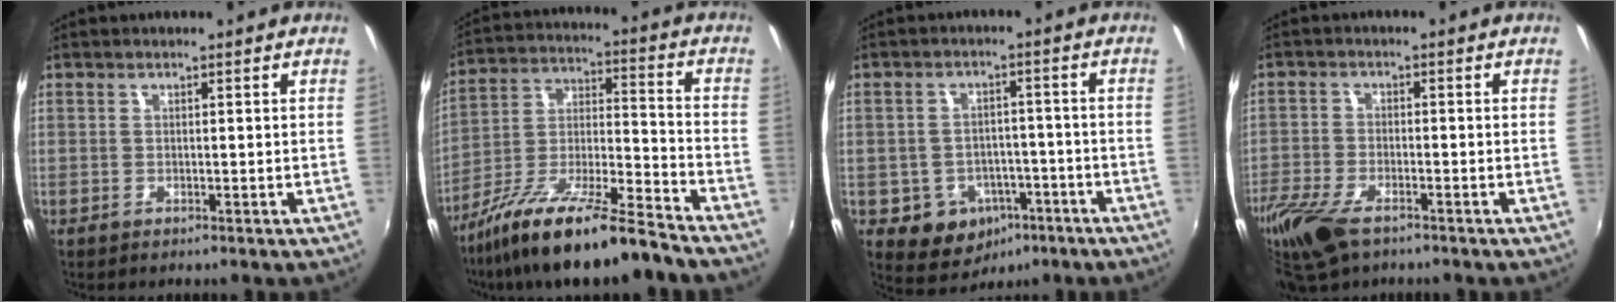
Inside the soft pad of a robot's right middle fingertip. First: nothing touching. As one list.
[{"total": 18.7, "force": [-14.2, 2.3, 11.9], "torque": [-0.215, -0.016, -0.250]}, {"total": 9.7, "force": [-4.8, 7.6, 3.5], "torque": [-0.082, 0.016, -0.045]}, {"total": 11.6, "force": [-7.9, 4.8, 7.1], "torque": [-0.180, -0.040, -0.153]}]